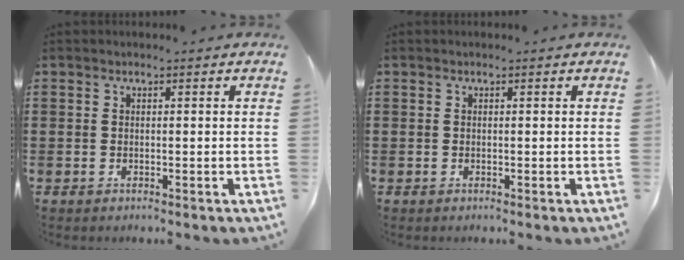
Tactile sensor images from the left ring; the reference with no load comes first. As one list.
[{"total": 0.0}]